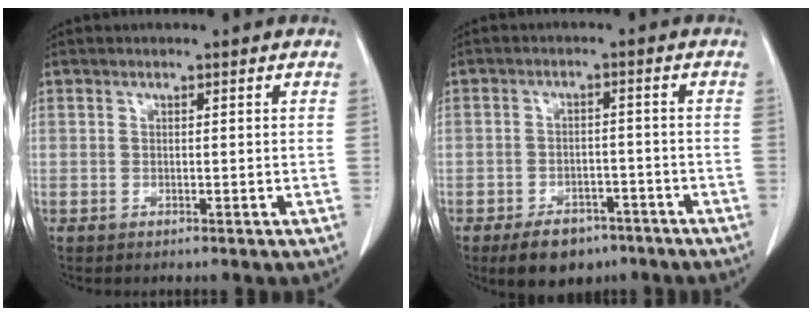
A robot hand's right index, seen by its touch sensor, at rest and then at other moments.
{"total": 7.3, "force": [-5.1, 4.0, 3.2], "torque": [-0.052, 0.002, -0.075]}